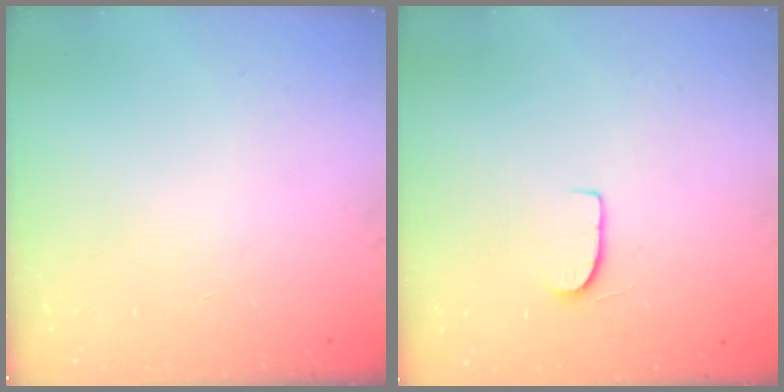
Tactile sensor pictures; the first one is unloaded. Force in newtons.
{"total": 6.1, "press": 6.1, "slide": 0.5}